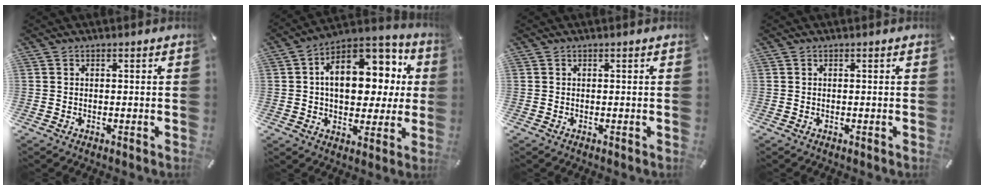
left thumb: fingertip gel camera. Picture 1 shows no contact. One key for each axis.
{"total": 16.5, "fx": 3.6, "fy": 11.0, "fz": 11.8, "tx": -0.165, "ty": -0.011, "tz": 0.066}
{"total": 0.0}
{"total": 0.0}